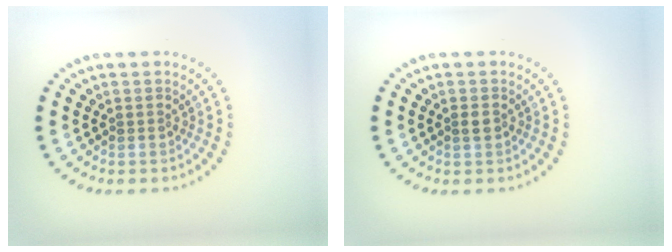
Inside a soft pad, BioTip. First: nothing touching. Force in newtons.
{"total": 0.9, "press": 0.9, "slide": 0.2}